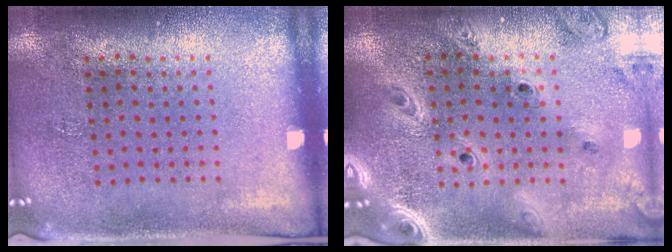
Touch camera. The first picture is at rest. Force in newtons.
{"total": 3.0, "press": 2.5, "slide": 1.6}